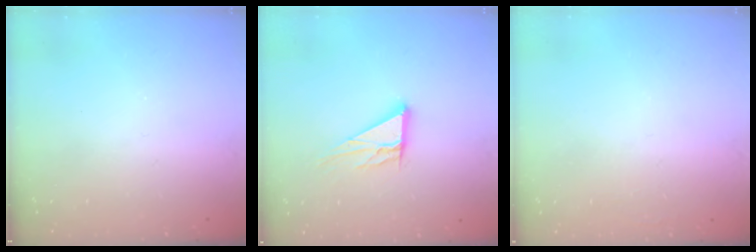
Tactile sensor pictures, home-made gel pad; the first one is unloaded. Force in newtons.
{"total": 10.3, "press": 10.2, "slide": 1.0}
{"total": 1.8, "press": 1.7, "slide": 0.4}